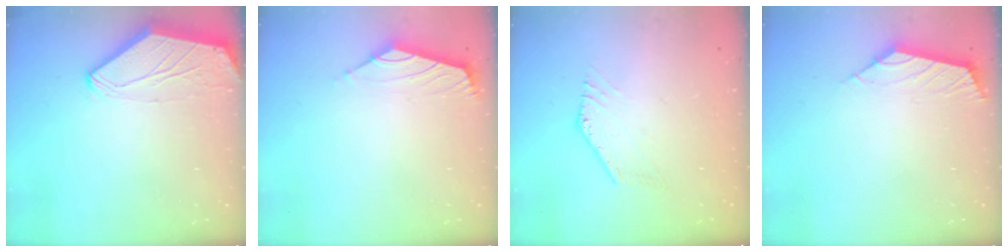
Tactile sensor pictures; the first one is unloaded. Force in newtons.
{"total": 1.6, "press": 1.4, "slide": 0.7}
{"total": 1.0, "press": 1.0, "slide": 0.2}
{"total": 2.8, "press": 2.7, "slide": 0.7}